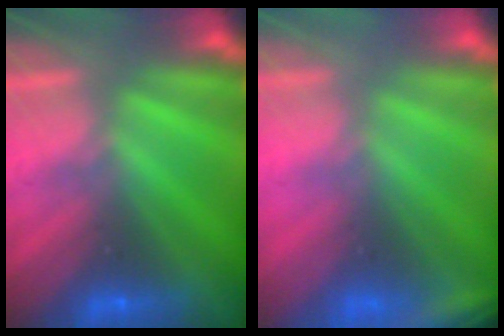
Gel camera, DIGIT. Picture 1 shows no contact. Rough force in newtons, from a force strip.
{"total": 2.4}